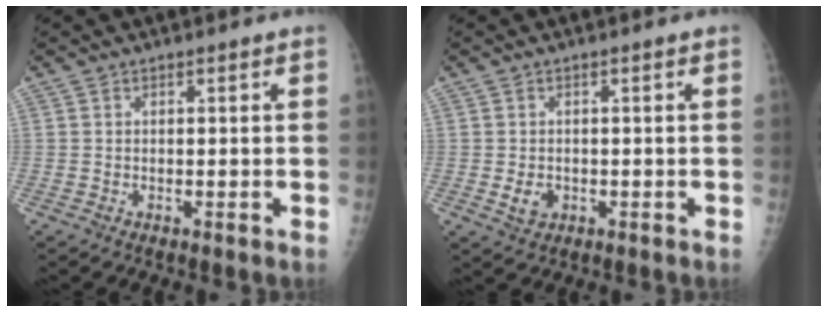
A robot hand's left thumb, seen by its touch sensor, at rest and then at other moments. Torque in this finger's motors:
{"motor_torque": [-0.07, 0.06, 0.10, -0.09, 0.00]}